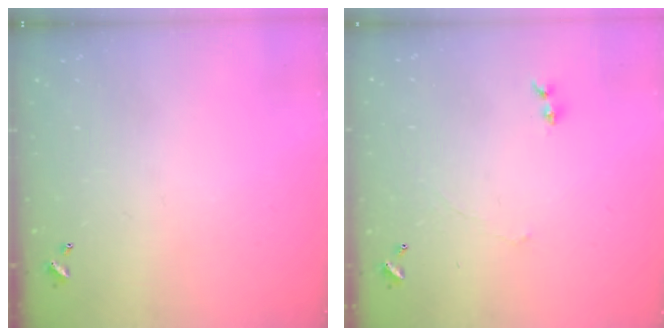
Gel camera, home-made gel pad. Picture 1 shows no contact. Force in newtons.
{"total": 0.7, "press": 0.1, "slide": 0.7}